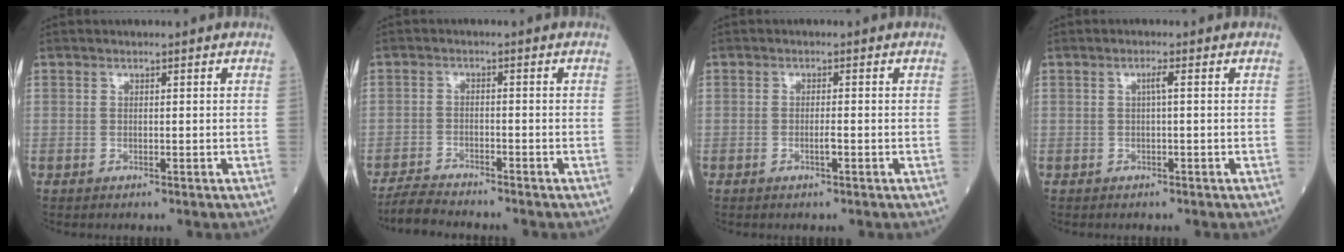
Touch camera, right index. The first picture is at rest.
{"total": 5.7, "force": [-5.5, 0.7, 1.5], "torque": [-0.037, -0.017, -0.096]}
{"total": 1.8, "force": [-0.7, 0.4, 1.6], "torque": [-0.034, -0.001, -0.011]}
{"total": 1.6, "force": [0.2, 0.3, 1.5], "torque": [-0.035, 0.003, 0.003]}